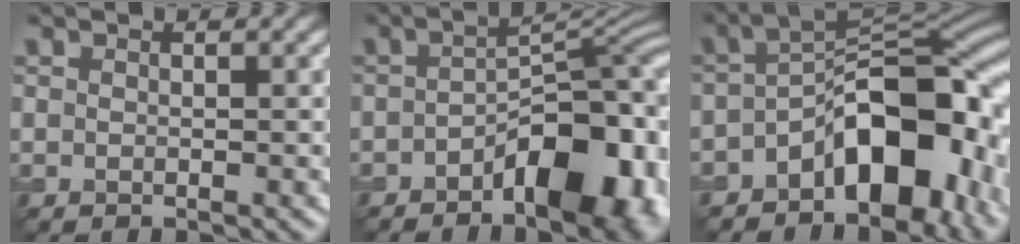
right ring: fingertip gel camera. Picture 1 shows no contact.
{"total": 10.1, "force": [-4.5, 4.5, 7.9], "torque": [-0.103, 0.011, -0.065]}
{"total": 12.0, "force": [-4.4, 6.1, 9.4], "torque": [-0.107, 0.017, -0.070]}